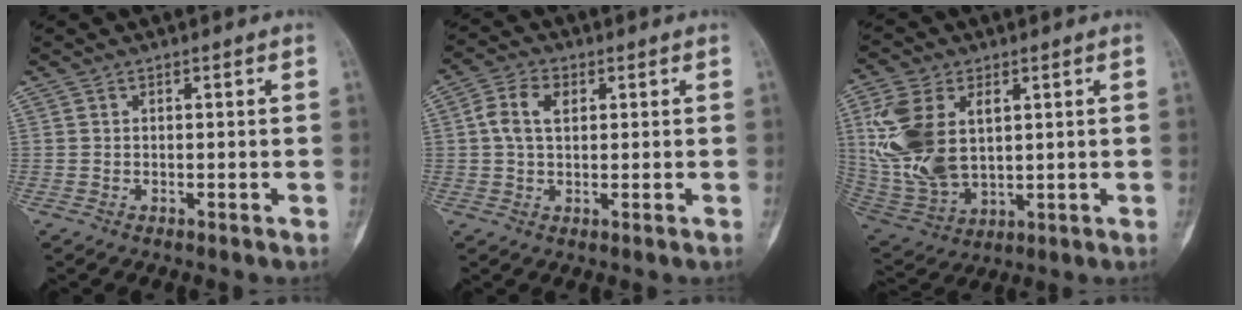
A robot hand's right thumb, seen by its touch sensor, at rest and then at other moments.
{"total": 5.7, "force": [1.2, 3.5, 4.3], "torque": [-0.085, 0.013, 0.019]}
{"total": 16.4, "force": [3.4, 10.2, 12.4], "torque": [-0.256, -0.011, 0.078]}